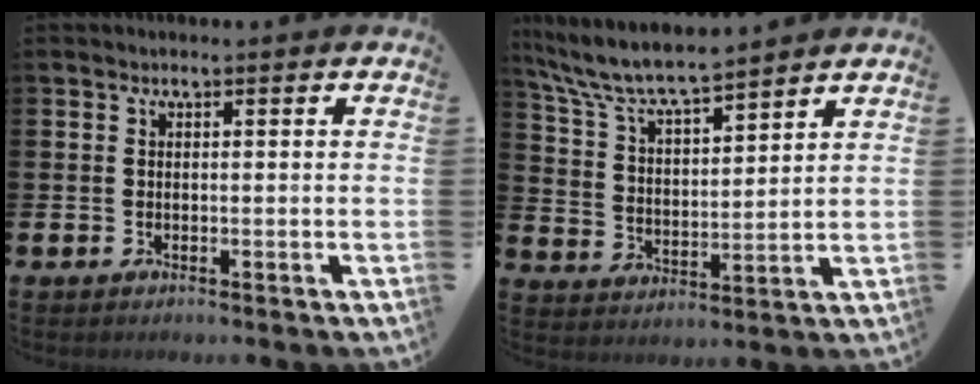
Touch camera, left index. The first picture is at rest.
{"total": 7.6, "force": [7.2, 0.8, 2.5], "torque": [-0.080, -0.044, 0.125]}